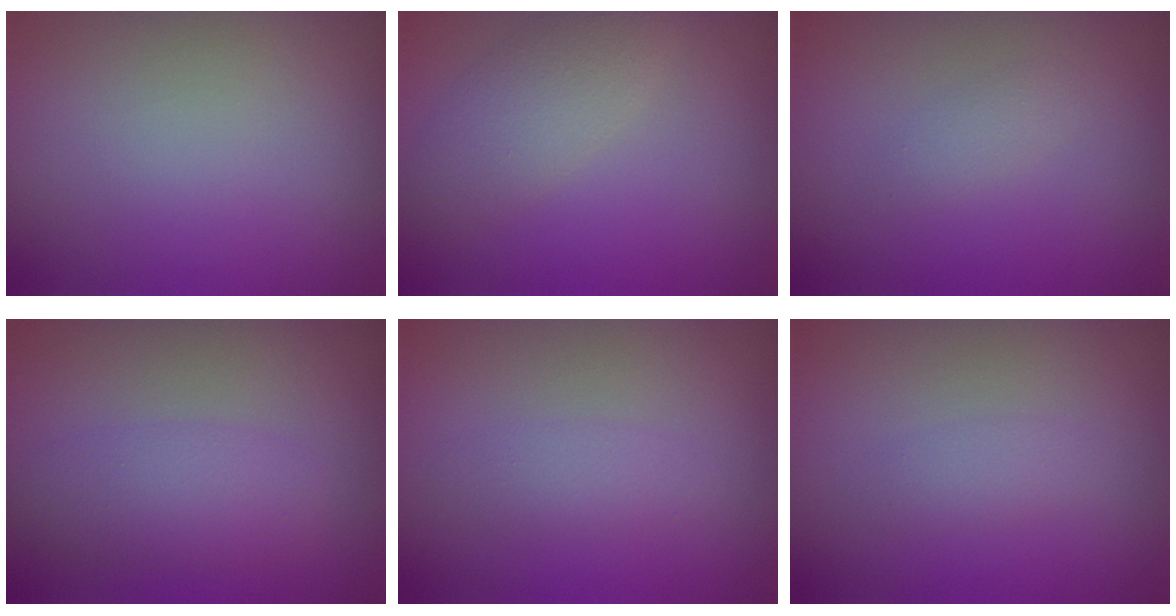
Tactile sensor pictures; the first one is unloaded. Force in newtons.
{"total": 3.2, "press": 3.2, "slide": 0.3}
{"total": 1.0, "press": 1.0, "slide": 0.1}
{"total": 3.4, "press": 3.4, "slide": 0.1}
{"total": 1.6, "press": 1.6, "slide": 0.1}
{"total": 1.3, "press": 1.3, "slide": 0.1}